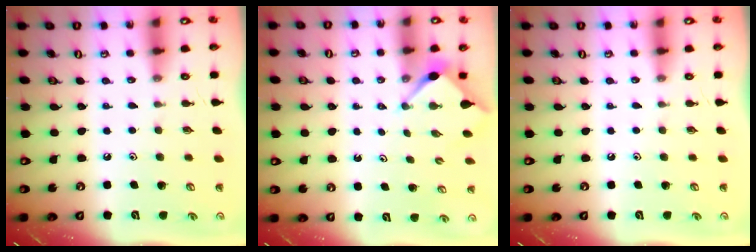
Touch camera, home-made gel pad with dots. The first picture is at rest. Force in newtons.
{"total": 2.8, "press": 2.7, "slide": 0.4}
{"total": 0.0}